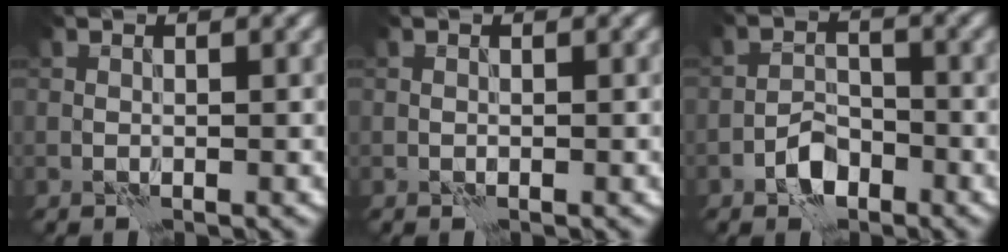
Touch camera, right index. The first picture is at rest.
{"total": 0.0}
{"total": 3.0, "force": [-2.0, 1.7, 1.5], "torque": [-0.022, 0.009, -0.040]}